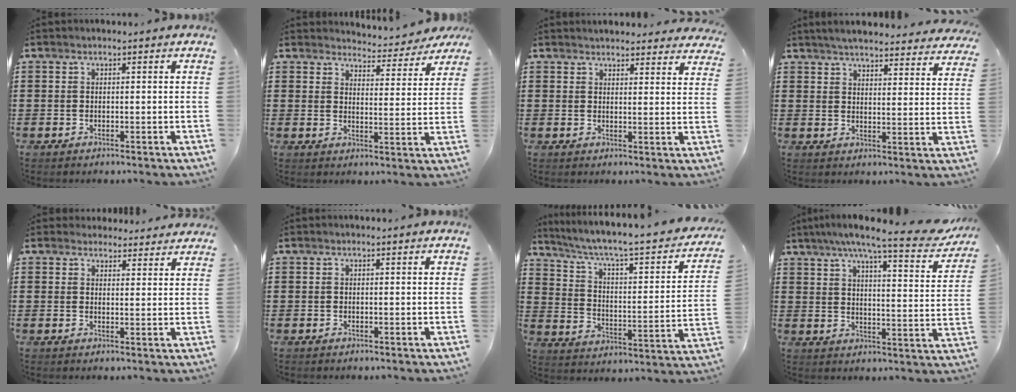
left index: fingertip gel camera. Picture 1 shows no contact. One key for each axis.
{"total": 4.4, "fx": 4.3, "fy": 0.3, "fz": 0.6, "tx": -0.023, "ty": -0.028, "tz": 0.074}
{"total": 3.0, "fx": 2.9, "fy": 0.3, "fz": 0.1, "tx": -0.003, "ty": -0.012, "tz": 0.054}
{"total": 4.6, "fx": 4.4, "fy": -0.1, "fz": 1.1, "tx": -0.039, "ty": -0.023, "tz": 0.078}
{"total": 3.1, "fx": 2.9, "fy": 0.9, "fz": 0.2, "tx": -0.005, "ty": -0.008, "tz": 0.054}
{"total": 0.0}
{"total": 4.8, "fx": 3.3, "fy": 0.5, "fz": 3.5, "tx": -0.085, "ty": -0.038, "tz": 0.044}
{"total": 8.2, "fx": 6.6, "fy": 0.0, "fz": 4.8, "tx": -0.102, "ty": -0.036, "tz": 0.107}